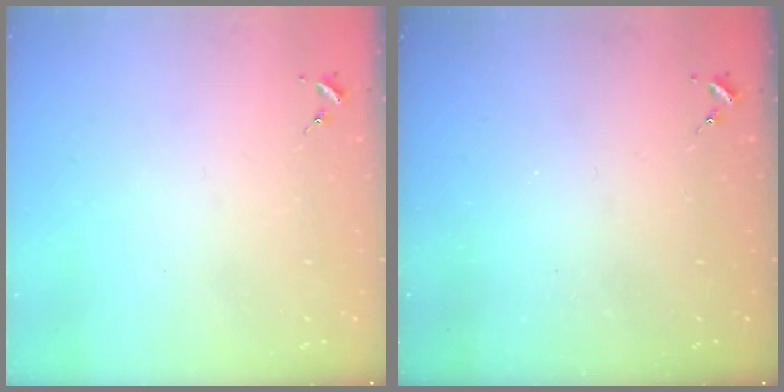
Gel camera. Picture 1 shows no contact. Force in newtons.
{"total": 0.0}